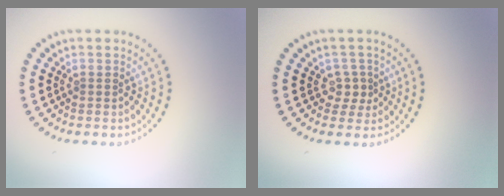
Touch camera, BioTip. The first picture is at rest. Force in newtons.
{"total": 1.6, "press": 1.3, "slide": 1.0}